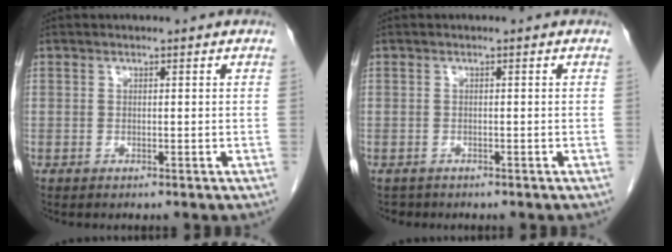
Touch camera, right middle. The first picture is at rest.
{"total": 1.0, "force": [-0.8, 0.6, -0.1], "torque": [-0.006, 0.000, -0.013]}